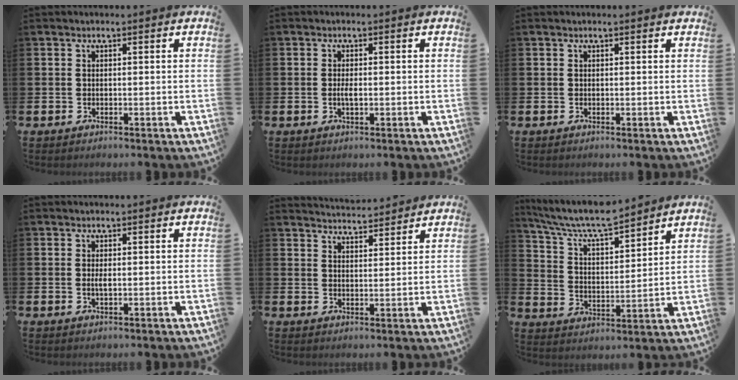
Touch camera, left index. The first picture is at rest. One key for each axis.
{"total": 1.6, "fx": -0.2, "fy": 0.5, "fz": 1.5, "tx": -0.024, "ty": 0.000, "tz": -0.006}
{"total": 0.0}
{"total": 1.2, "fx": 0.1, "fy": 0.4, "fz": 1.2, "tx": -0.018, "ty": 0.001, "tz": -0.001}
{"total": 4.1, "fx": 4.0, "fy": 0.2, "fz": -0.2, "tx": -0.004, "ty": -0.025, "tz": 0.074}
{"total": 7.8, "fx": 7.2, "fy": 0.9, "fz": 2.7, "tx": -0.085, "ty": -0.045, "tz": 0.126}